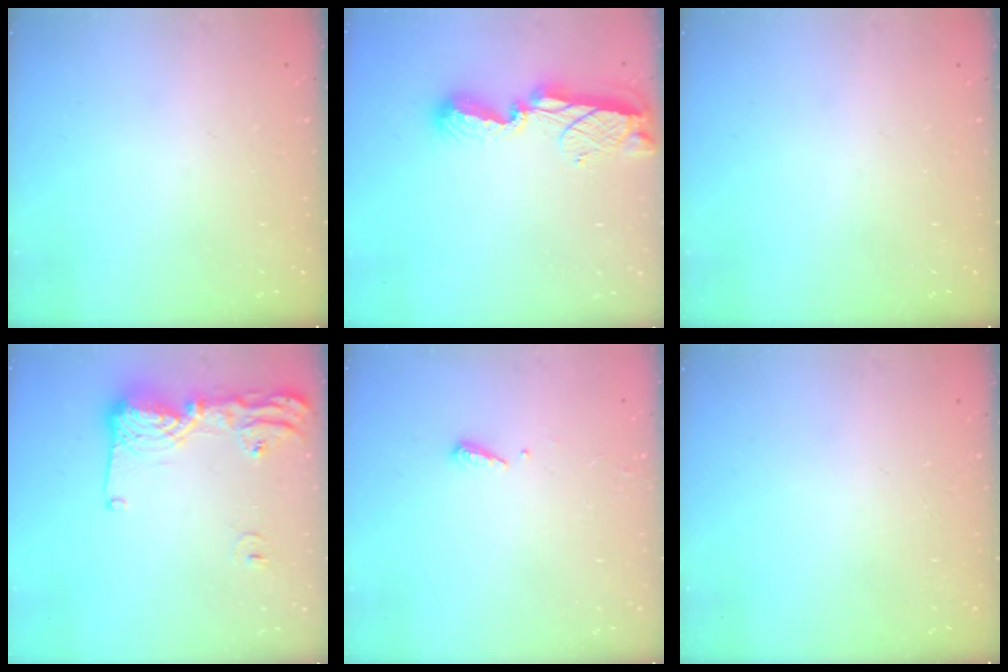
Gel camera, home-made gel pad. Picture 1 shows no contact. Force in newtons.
{"total": 9.6, "press": 9.6, "slide": 1.2}
{"total": 0.0}
{"total": 16.1, "press": 16.1, "slide": 1.2}
{"total": 5.3, "press": 5.3, "slide": 0.5}
{"total": 0.0}